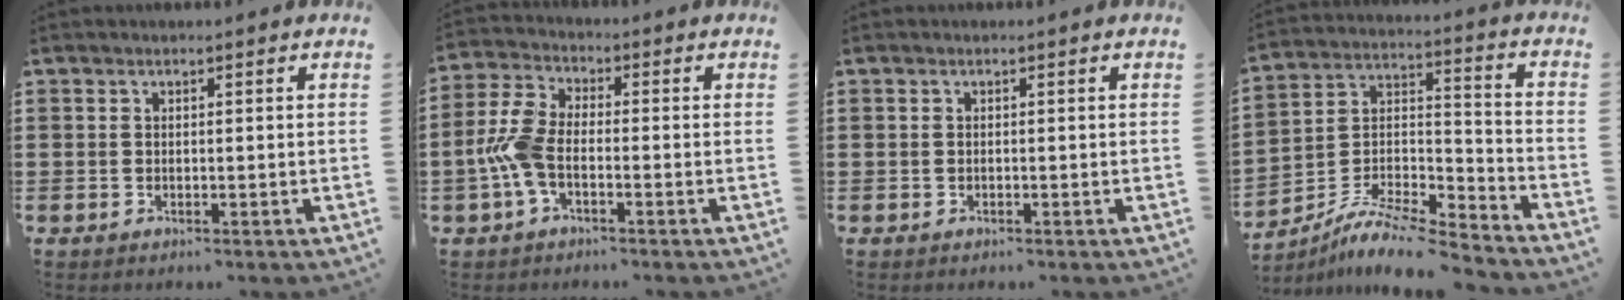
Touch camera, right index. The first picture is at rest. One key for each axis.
{"total": 6.7, "fx": -1.7, "fy": 3.4, "fz": 5.5, "tx": -0.137, "ty": -0.003, "tz": -0.038}
{"total": 0.0}
{"total": 8.8, "fx": -8.1, "fy": 1.5, "fz": 3.1, "tx": -0.062, "ty": 0.011, "tz": -0.164}